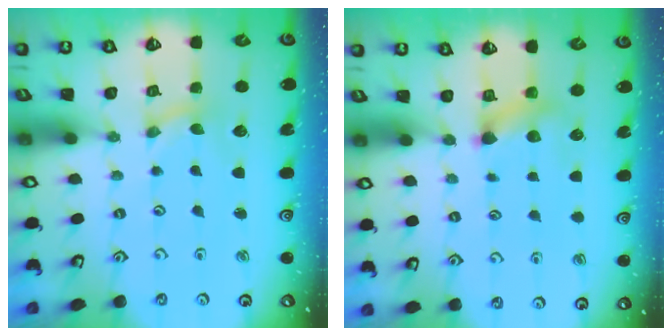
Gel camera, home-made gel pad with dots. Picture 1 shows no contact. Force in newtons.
{"total": 5.6, "press": 5.6, "slide": 0.4}